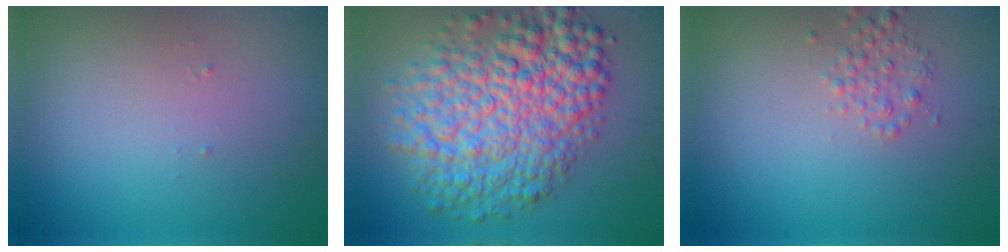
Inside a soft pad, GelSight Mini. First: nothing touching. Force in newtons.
{"total": 9.7, "press": 9.7, "slide": 0.1}
{"total": 1.7, "press": 1.7, "slide": 0.0}